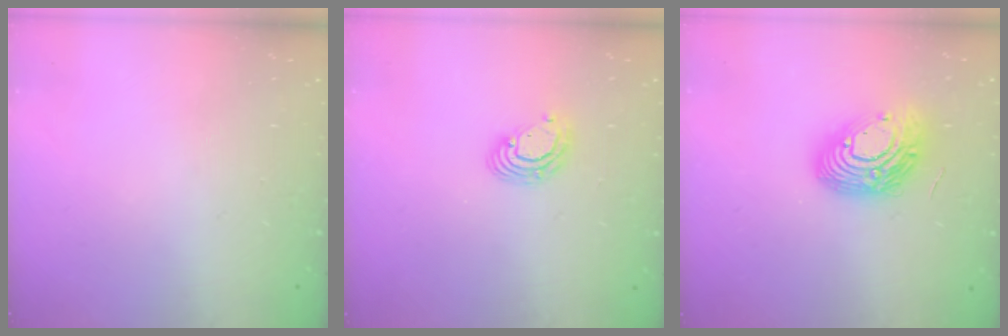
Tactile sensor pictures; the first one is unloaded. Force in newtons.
{"total": 5.6, "press": 5.6, "slide": 0.2}
{"total": 14.7, "press": 14.6, "slide": 1.0}